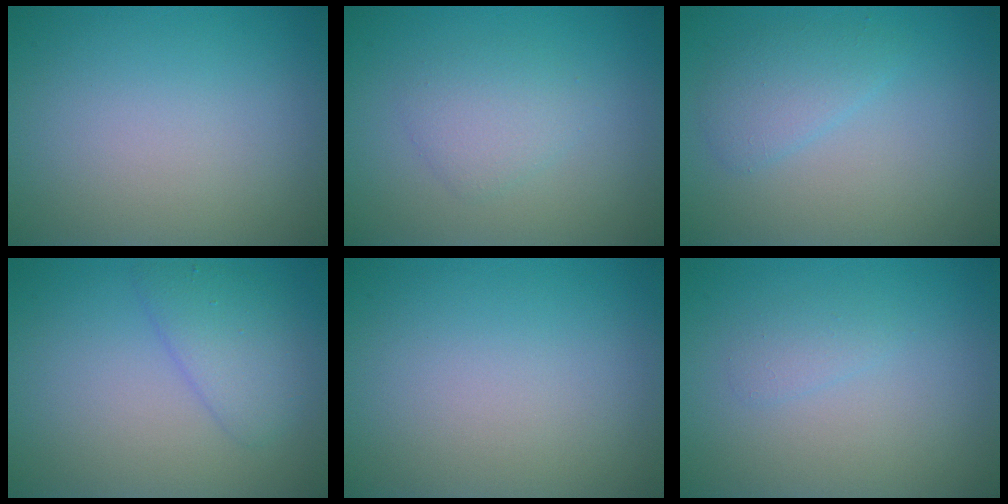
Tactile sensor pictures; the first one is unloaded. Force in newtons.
{"total": 2.2, "press": 2.2, "slide": 0.0}
{"total": 2.2, "press": 2.2, "slide": 0.1}
{"total": 2.7, "press": 2.7, "slide": 0.1}
{"total": 0.0}
{"total": 1.0, "press": 1.0, "slide": 0.0}